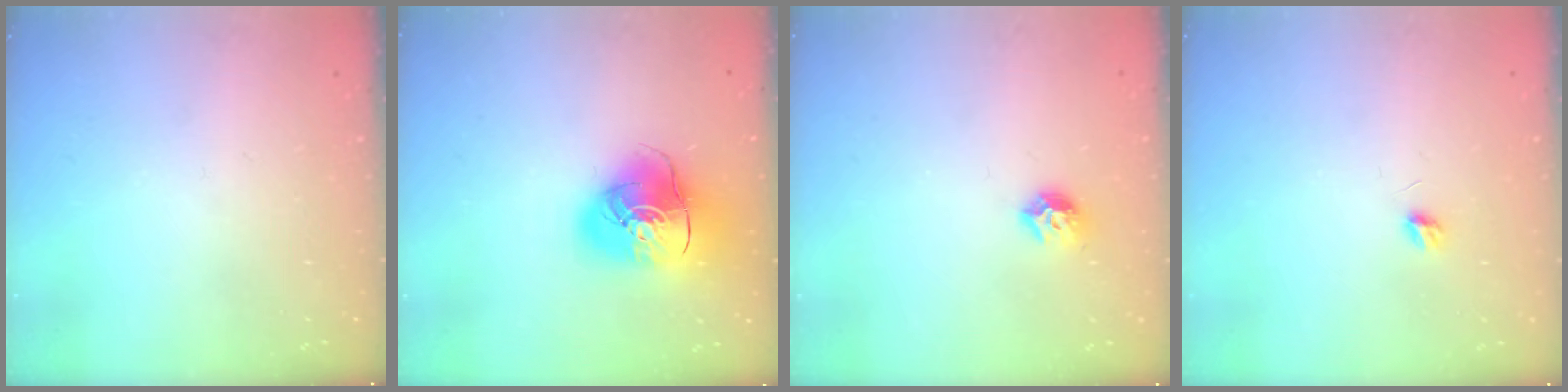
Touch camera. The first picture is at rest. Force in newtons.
{"total": 15.4, "press": 15.2, "slide": 2.3}
{"total": 8.2, "press": 8.2, "slide": 0.7}
{"total": 3.7, "press": 3.7, "slide": 0.3}